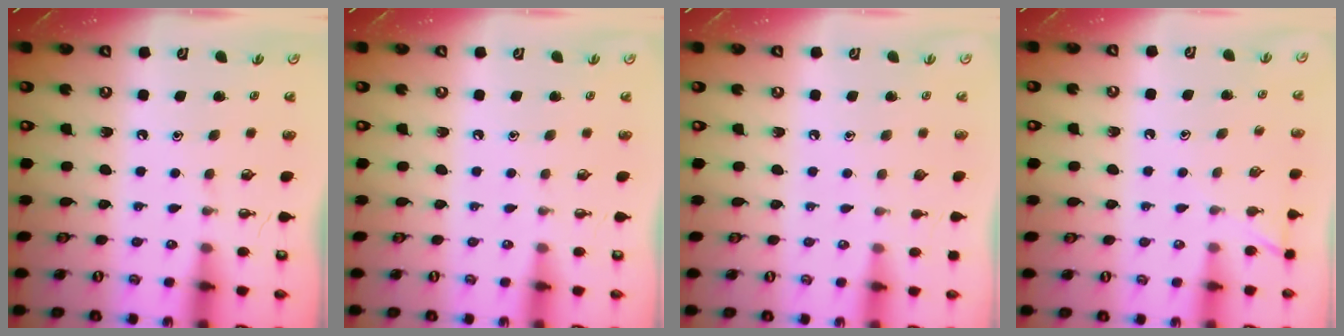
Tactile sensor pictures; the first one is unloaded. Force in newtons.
{"total": 0.0}
{"total": 0.0}
{"total": 4.4, "press": 4.4, "slide": 0.5}